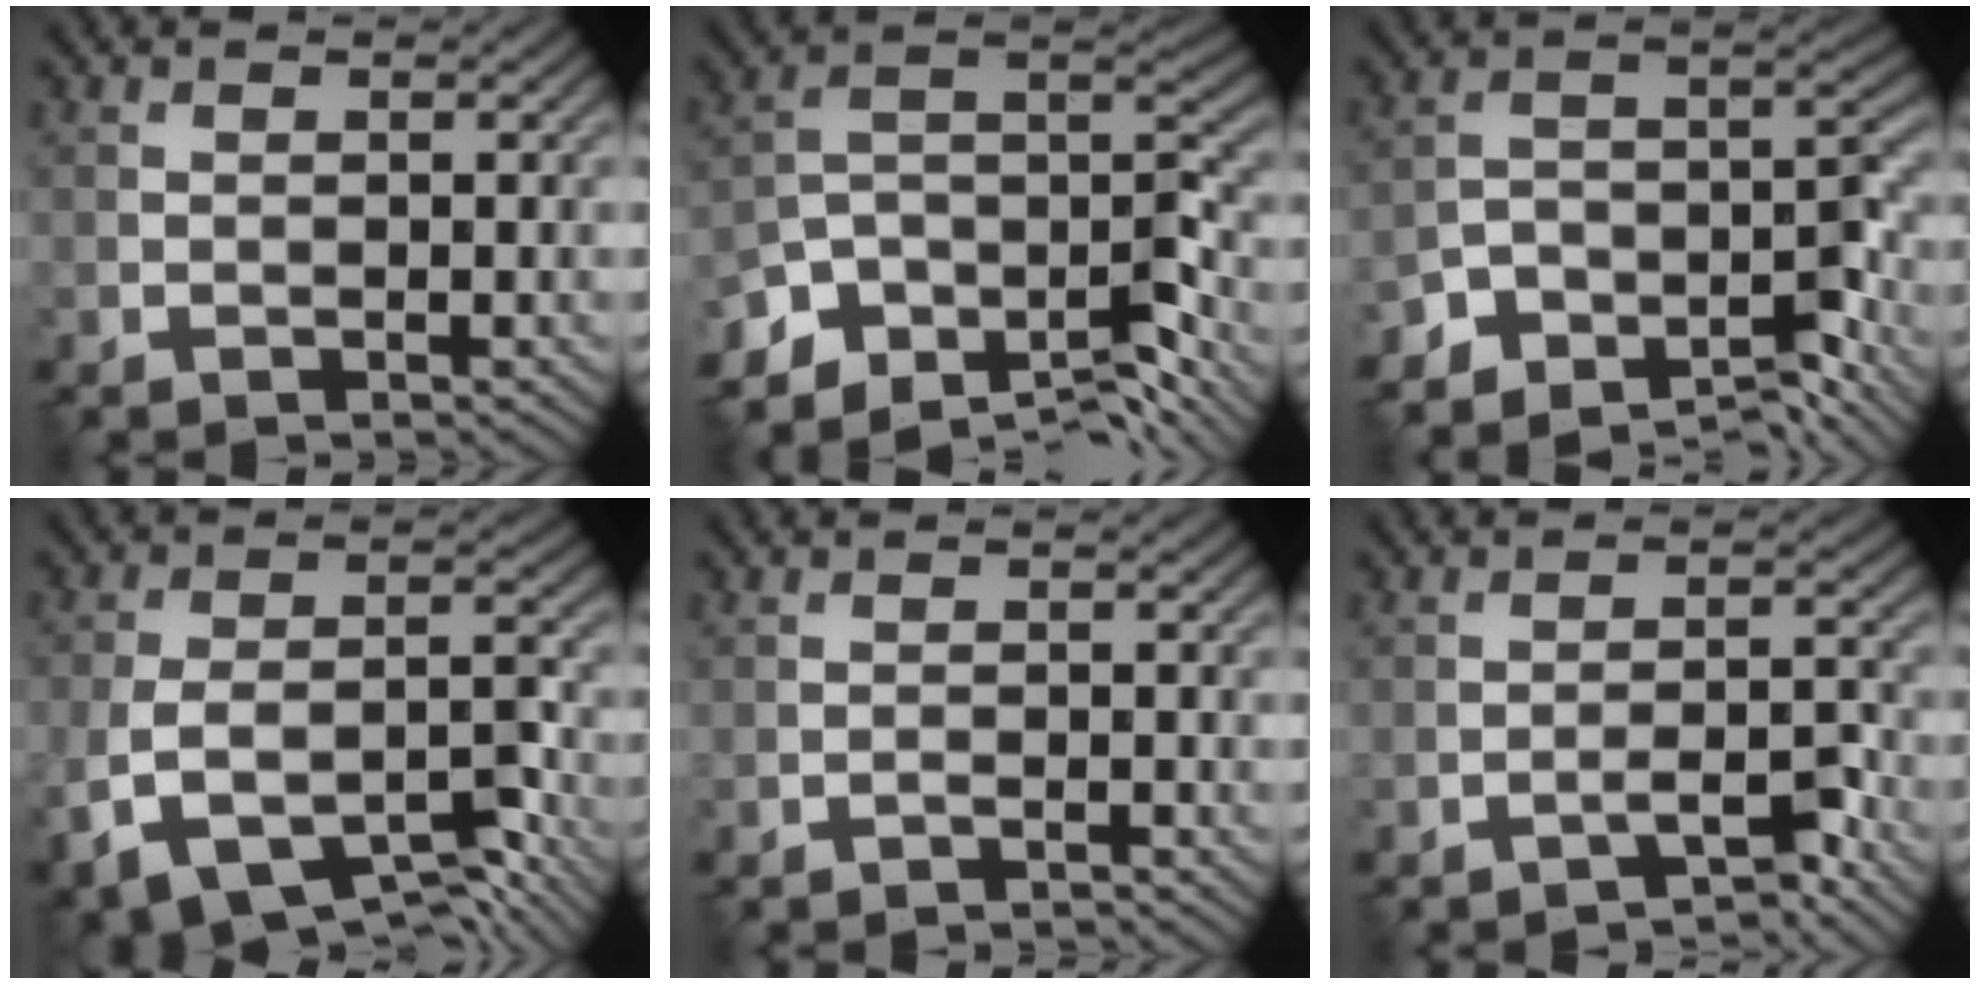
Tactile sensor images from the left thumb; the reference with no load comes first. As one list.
[{"total": 10.1, "force": [-7.3, 4.6, 5.3], "torque": [-0.103, 0.006, -0.125]}, {"total": 9.1, "force": [-7.6, 3.5, 3.7], "torque": [-0.056, -0.009, -0.143]}, {"total": 11.4, "force": [-6.4, 5.2, 7.8], "torque": [-0.151, -0.020, -0.098]}, {"total": 1.0, "force": [-0.9, 0.1, 0.4], "torque": [-0.006, 0.002, -0.018]}, {"total": 3.4, "force": [-2.7, 0.4, 1.9], "torque": [-0.030, 0.013, -0.049]}]